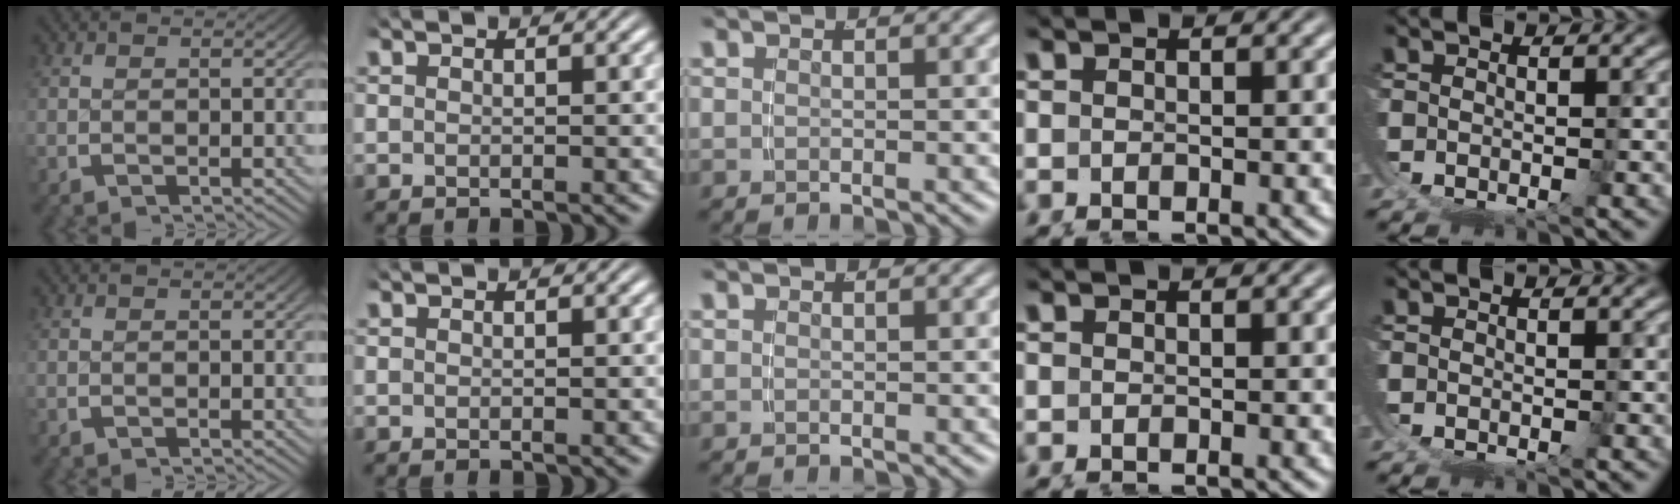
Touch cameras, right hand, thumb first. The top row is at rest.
{}